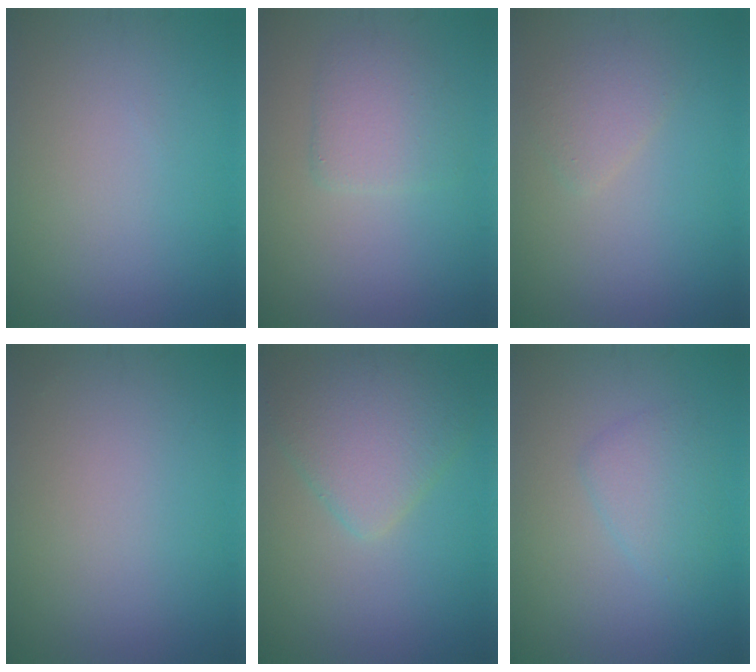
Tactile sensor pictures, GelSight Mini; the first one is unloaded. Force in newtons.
{"total": 2.9, "press": 2.9, "slide": 0.3}
{"total": 1.8, "press": 1.8, "slide": 0.2}
{"total": 0.0}
{"total": 5.2, "press": 5.2, "slide": 0.2}
{"total": 2.3, "press": 2.3, "slide": 0.1}